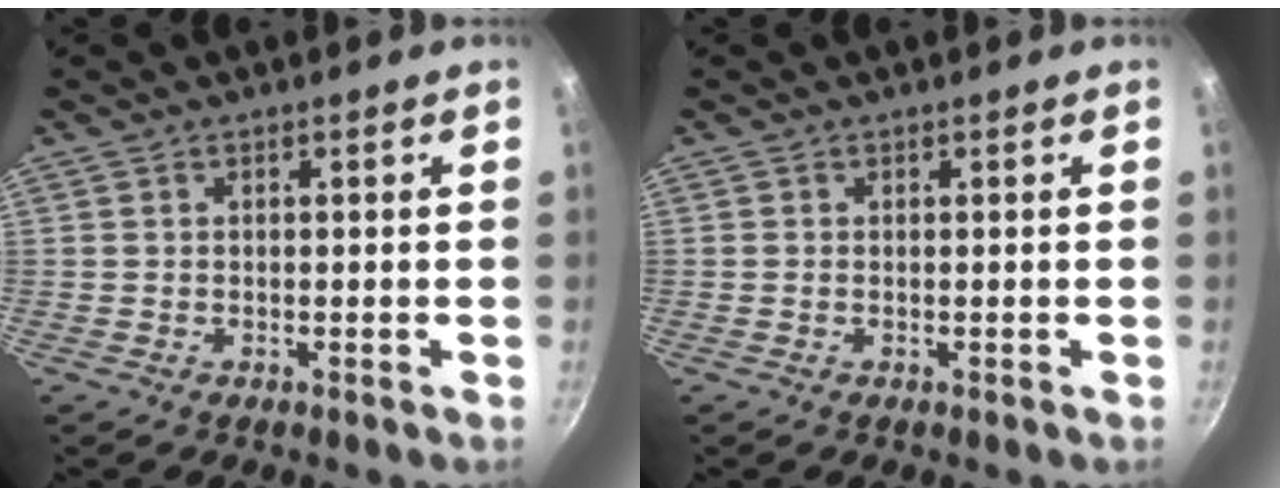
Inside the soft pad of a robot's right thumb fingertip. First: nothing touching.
{"total": 0.0}